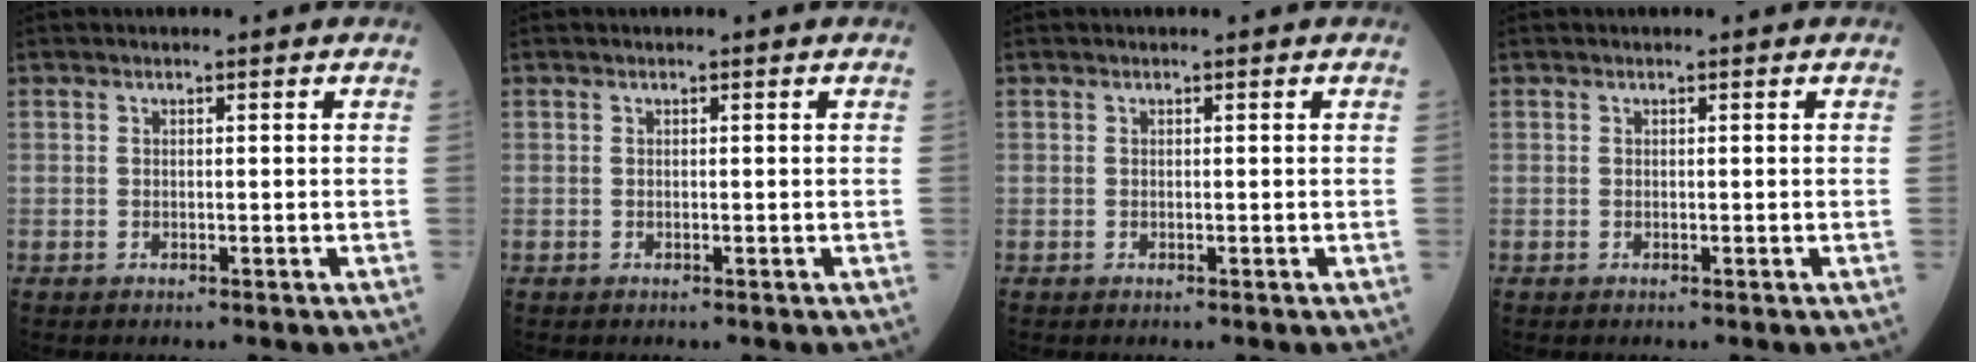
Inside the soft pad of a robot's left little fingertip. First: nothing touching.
{"total": 0.0}
{"total": 0.0}
{"total": 0.0}